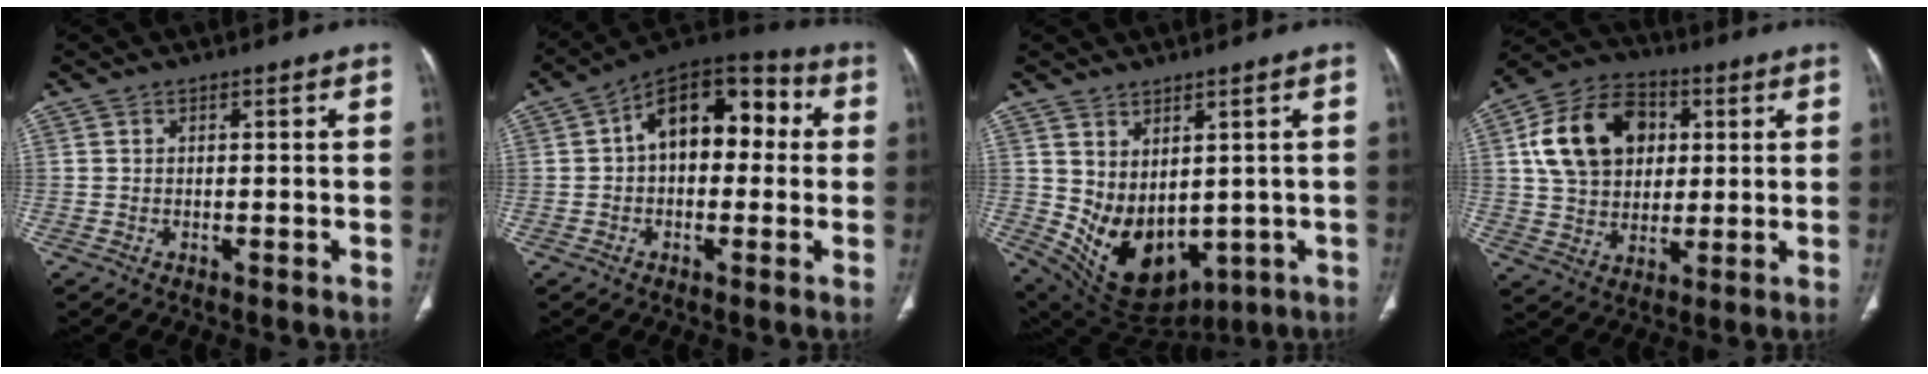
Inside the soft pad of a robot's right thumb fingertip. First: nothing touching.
{"total": 14.7, "force": [1.8, 9.0, 11.4], "torque": [-0.129, 0.045, 0.014]}
{"total": 14.0, "force": [-0.1, 9.5, 10.2], "torque": [-0.157, -0.019, 0.043]}
{"total": 16.9, "force": [4.1, 12.7, 10.4], "torque": [-0.162, 0.010, 0.070]}